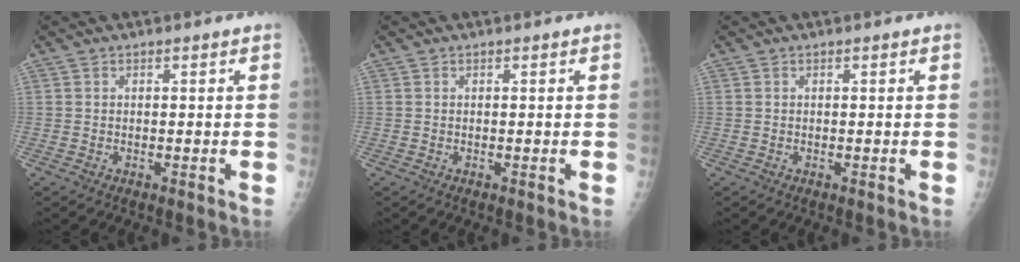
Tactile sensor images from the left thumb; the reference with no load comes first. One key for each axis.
{"total": 0.0}
{"total": 0.0}